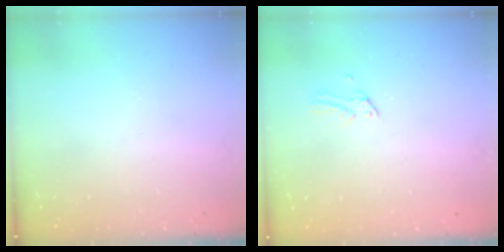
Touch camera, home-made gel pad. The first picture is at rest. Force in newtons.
{"total": 0.0}